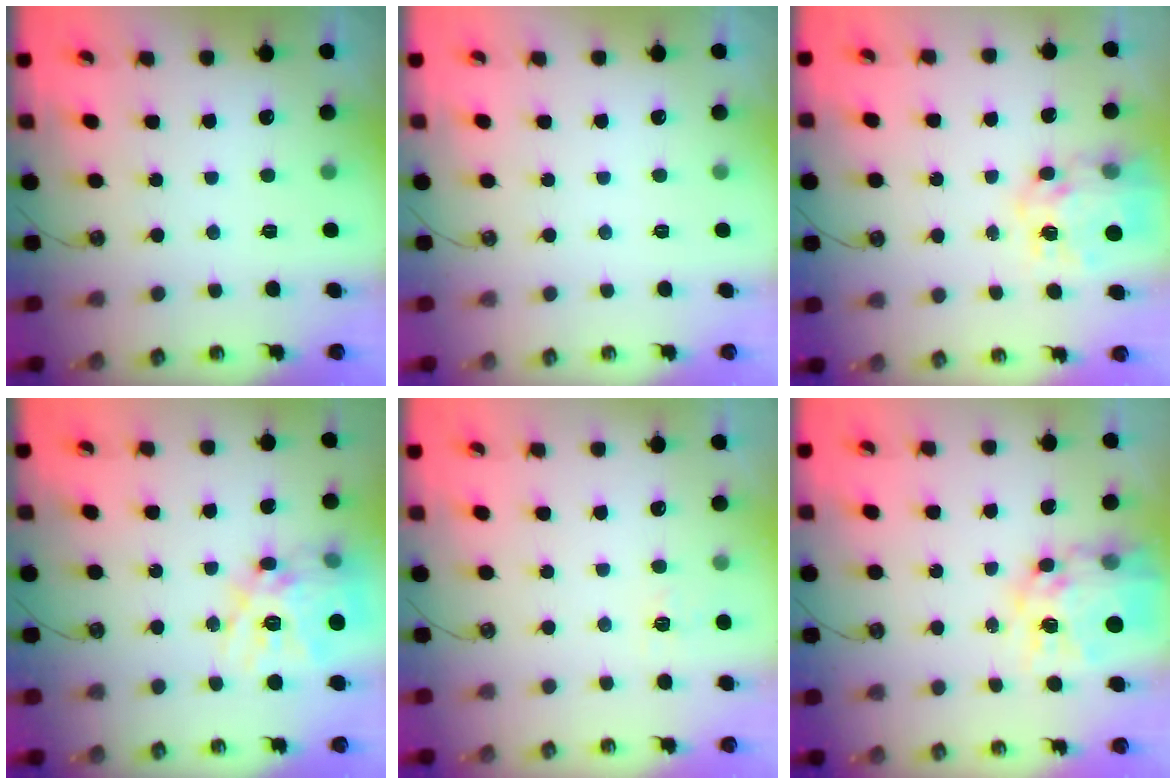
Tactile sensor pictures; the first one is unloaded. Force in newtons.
{"total": 0.0}
{"total": 11.5, "press": 11.5, "slide": 1.1}
{"total": 18.2, "press": 18.1, "slide": 1.6}
{"total": 3.9, "press": 3.9, "slide": 0.4}
{"total": 15.0, "press": 14.9, "slide": 1.5}